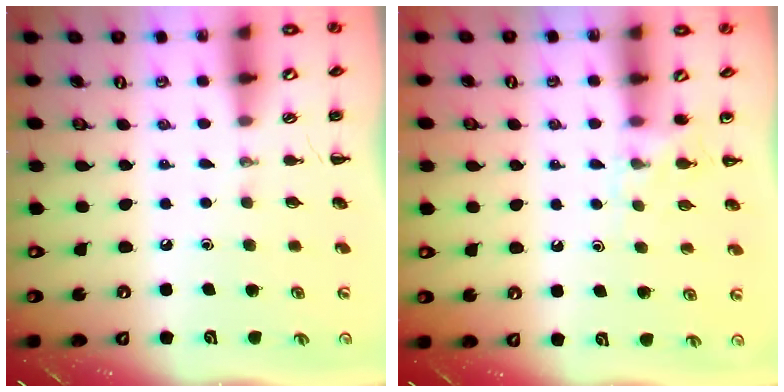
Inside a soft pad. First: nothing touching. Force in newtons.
{"total": 5.5, "press": 5.3, "slide": 1.7}